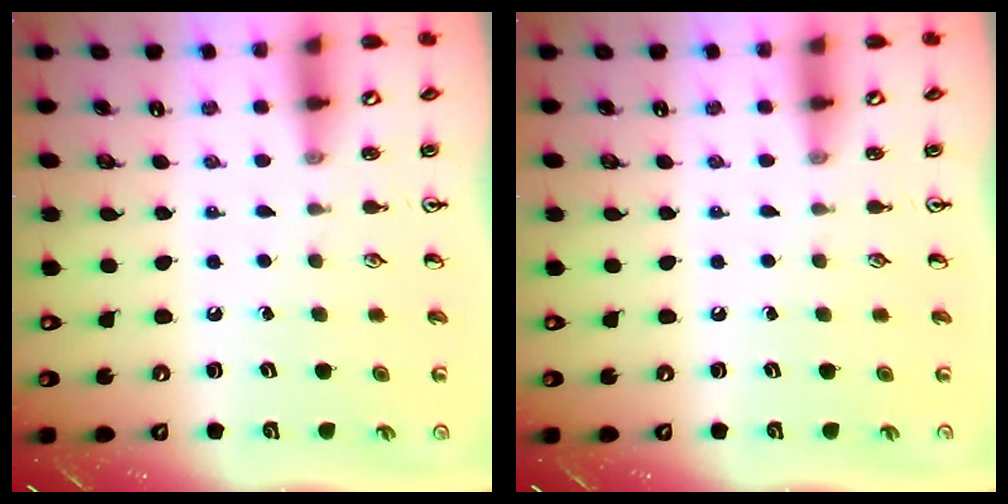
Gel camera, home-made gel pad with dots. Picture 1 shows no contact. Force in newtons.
{"total": 0.0}